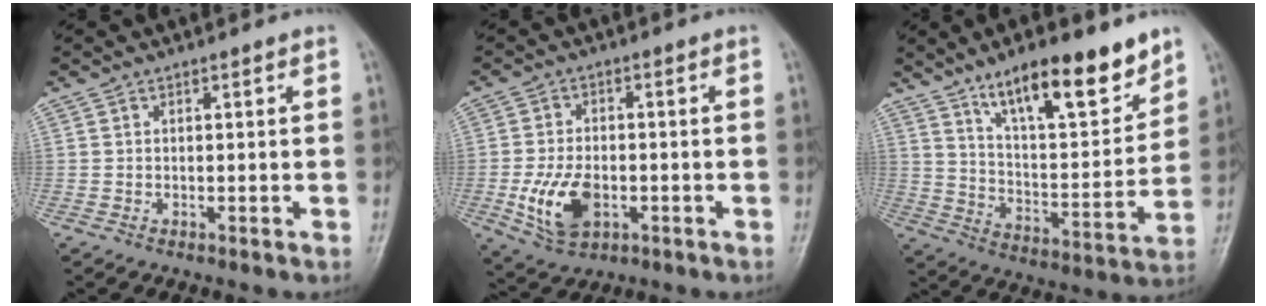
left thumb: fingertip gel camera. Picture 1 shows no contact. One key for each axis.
{"total": 9.6, "fx": -2.5, "fy": 6.0, "fz": 7.0, "tx": -0.126, "ty": 0.002, "tz": -0.037}
{"total": 17.9, "fx": 12.0, "fy": 5.6, "fz": 12.1, "tx": -0.151, "ty": -0.069, "tz": 0.205}